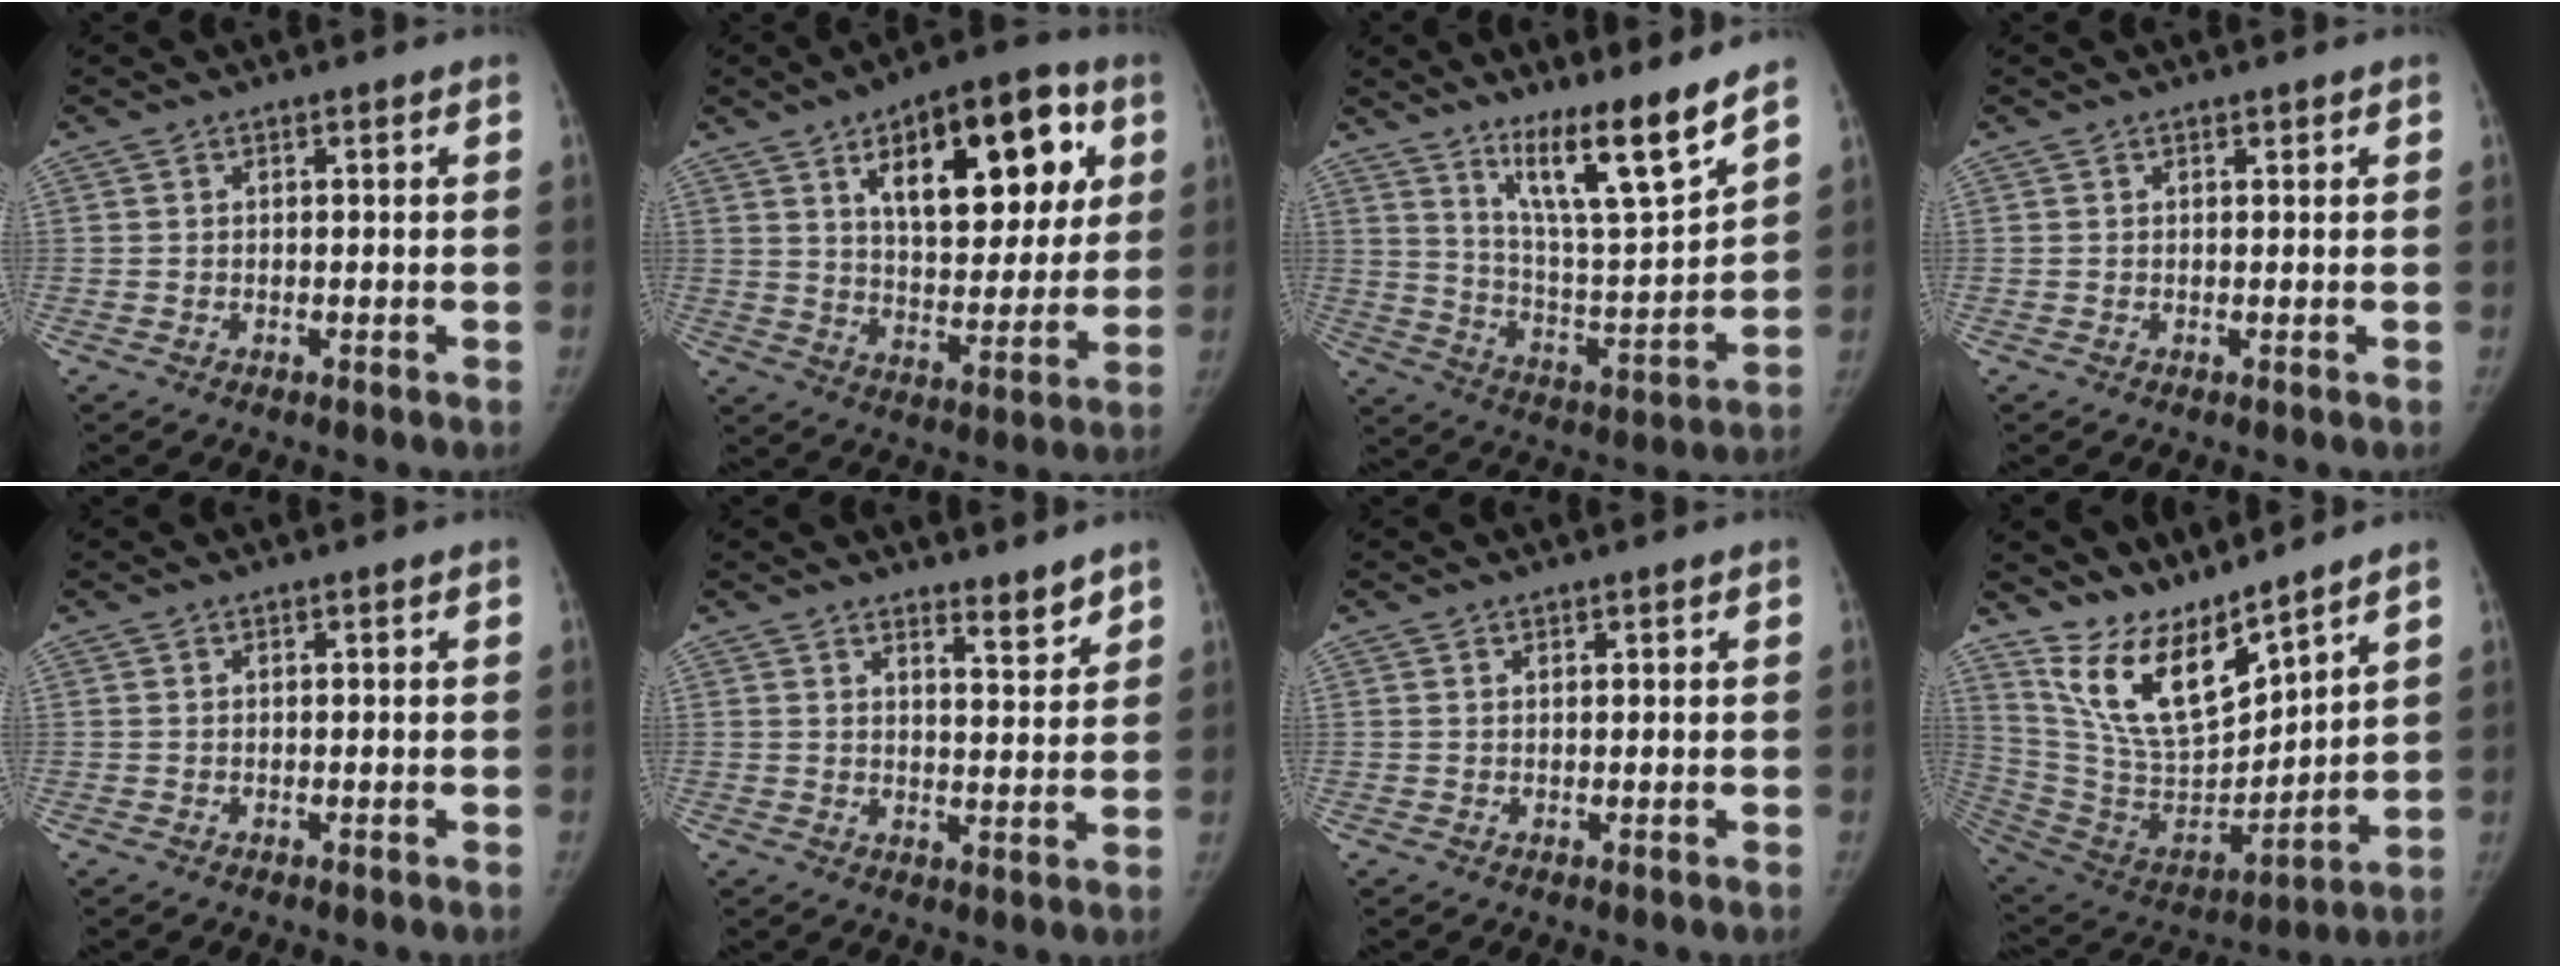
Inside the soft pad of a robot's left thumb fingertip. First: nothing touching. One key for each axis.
{"total": 22.2, "fx": 8.6, "fy": 10.8, "fz": 17.4, "tx": -0.196, "ty": -0.019, "tz": 0.130}
{"total": 15.6, "fx": 11.2, "fy": 1.5, "fz": 10.8, "tx": -0.160, "ty": -0.086, "tz": 0.200}
{"total": 0.6, "fx": 0.5, "fy": 0.2, "fz": 0.3, "tx": -0.004, "ty": -0.004, "tz": 0.008}
{"total": 0.0}
{"total": 4.5, "fx": 3.8, "fy": 1.0, "fz": 2.1, "tx": -0.018, "ty": -0.036, "tz": 0.057}
{"total": 0.5, "fx": 0.4, "fy": 0.1, "fz": 0.2, "tx": -0.004, "ty": -0.003, "tz": 0.008}
{"total": 16.5, "fx": 13.3, "fy": 4.4, "fz": 8.8, "tx": -0.128, "ty": -0.090, "tz": 0.271}